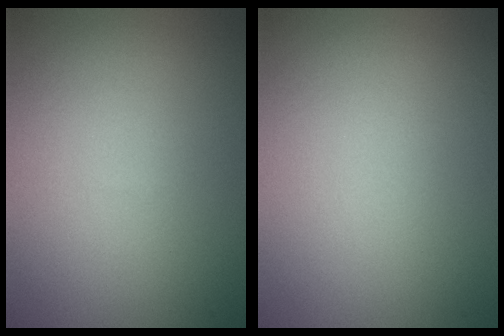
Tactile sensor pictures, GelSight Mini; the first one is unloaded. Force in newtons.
{"total": 0.0}